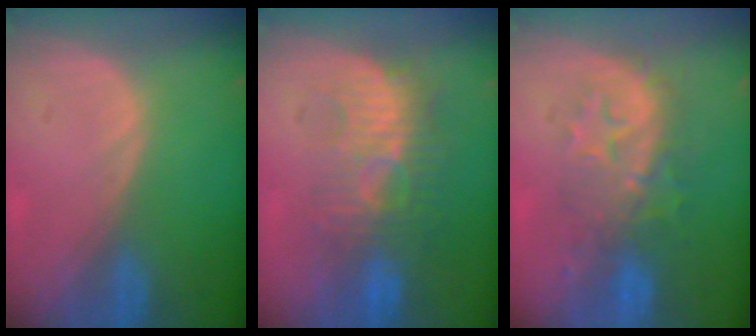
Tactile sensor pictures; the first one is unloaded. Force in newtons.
{"total": 9.1, "press": 8.7, "slide": 2.6}
{"total": 8.4, "press": 8.3, "slide": 1.3}